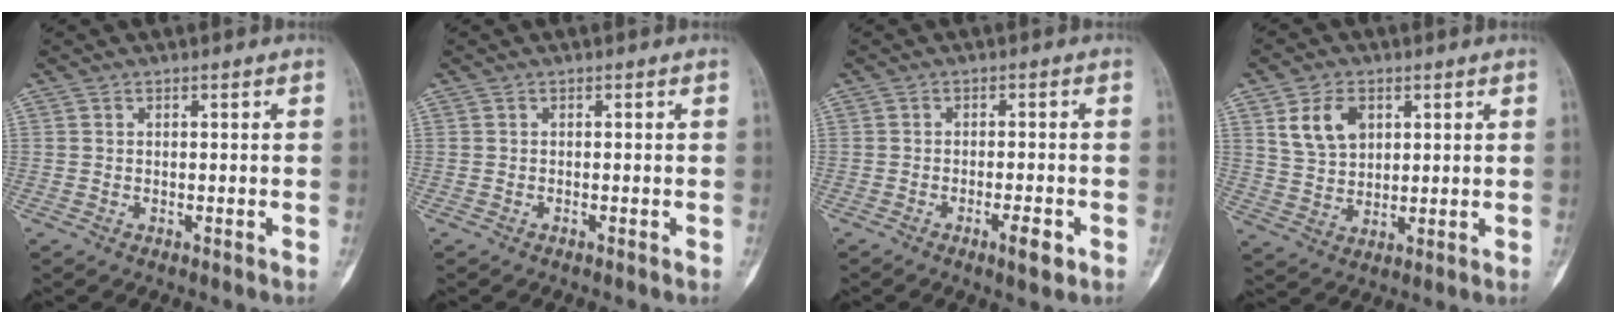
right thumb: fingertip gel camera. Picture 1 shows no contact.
{"total": 0.0}
{"total": 3.7, "force": [-1.8, 0.8, 3.1], "torque": [-0.050, 0.004, -0.028]}
{"total": 8.0, "force": [3.2, 5.5, 4.8], "torque": [-0.070, -0.013, 0.067]}